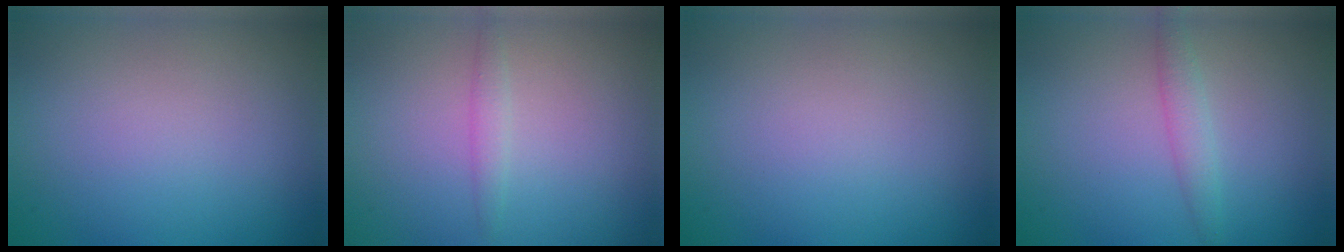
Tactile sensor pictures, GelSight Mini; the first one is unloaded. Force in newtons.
{"total": 1.2, "press": 1.2, "slide": 0.1}
{"total": 0.0}
{"total": 1.7, "press": 1.7, "slide": 0.0}